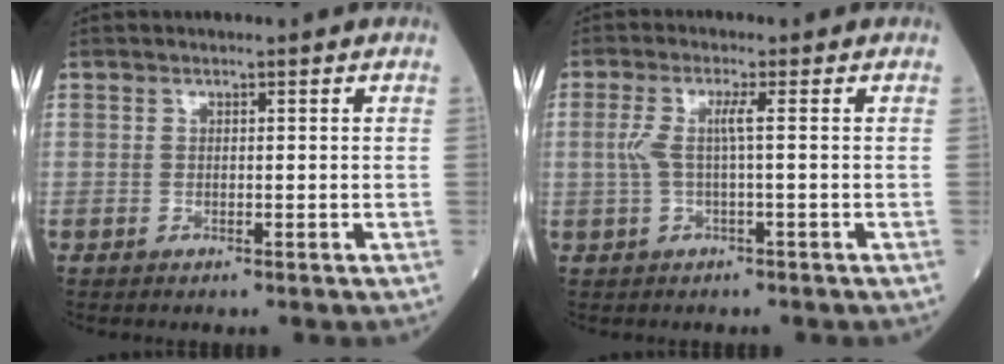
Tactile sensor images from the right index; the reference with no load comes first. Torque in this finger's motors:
{"motor_torque": [0.77, 0.00, 0.34, 0.12]}